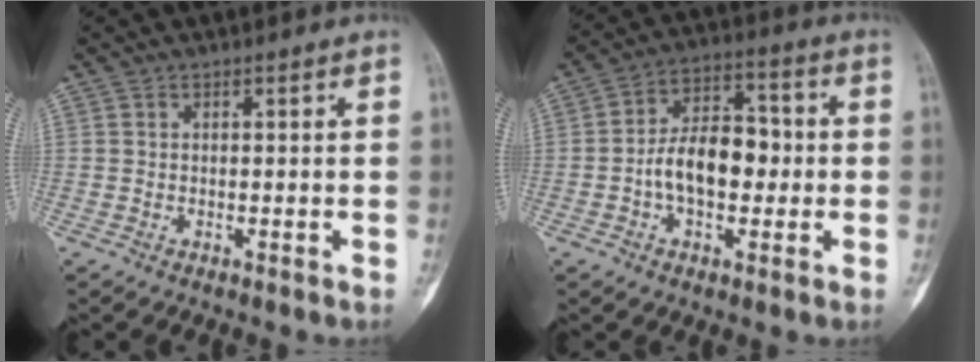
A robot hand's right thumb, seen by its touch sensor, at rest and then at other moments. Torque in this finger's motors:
{"motor_torque": [1.59, 1.35, 0.81, -0.39, 0.06]}